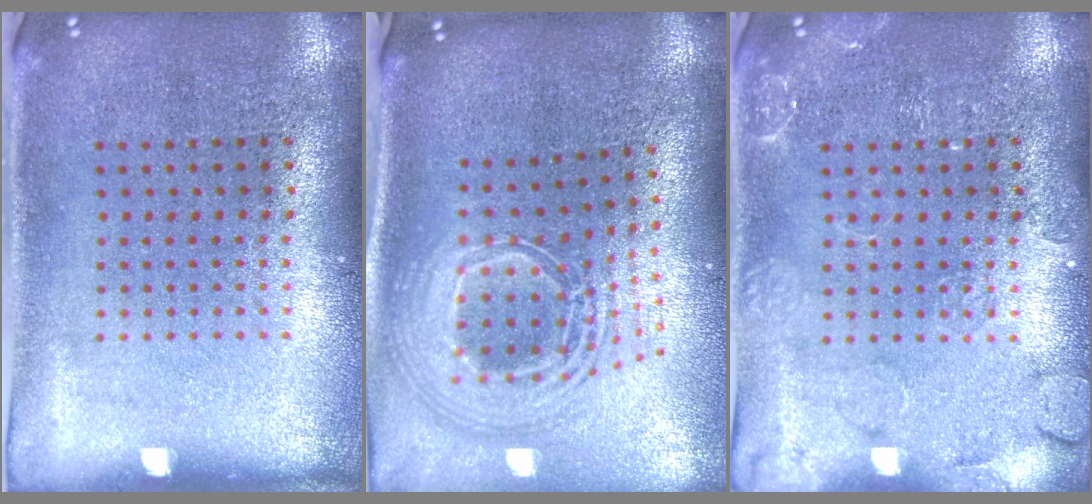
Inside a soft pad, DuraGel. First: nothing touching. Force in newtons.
{"total": 2.6, "press": 1.8, "slide": 1.8}
{"total": 2.5, "press": 2.5, "slide": 0.4}